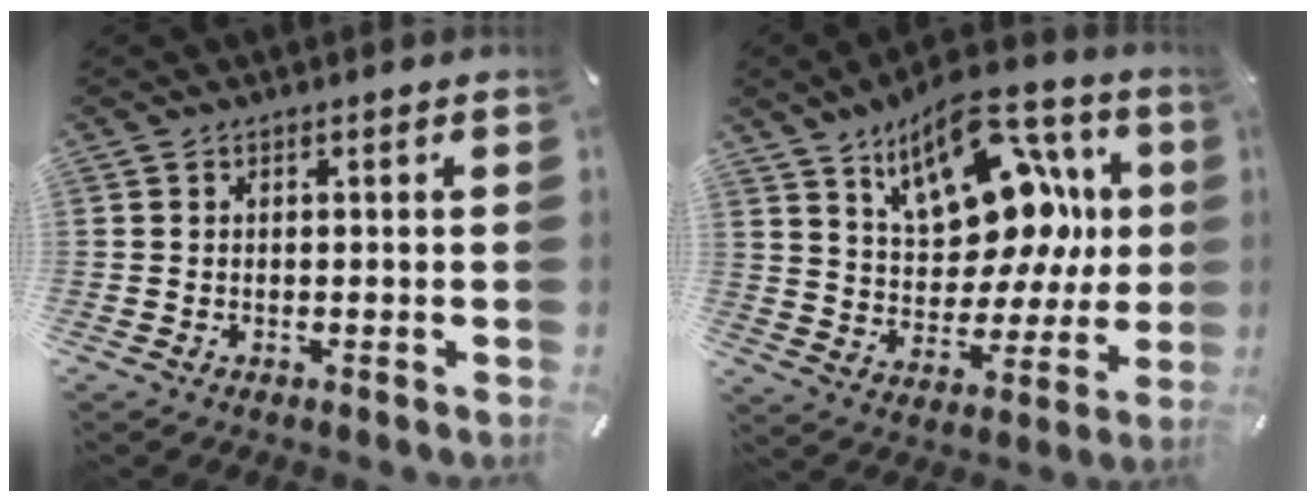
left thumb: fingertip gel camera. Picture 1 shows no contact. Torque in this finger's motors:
{"motor_torque": [2.51, 2.50, 1.62, -1.14, 0.17]}